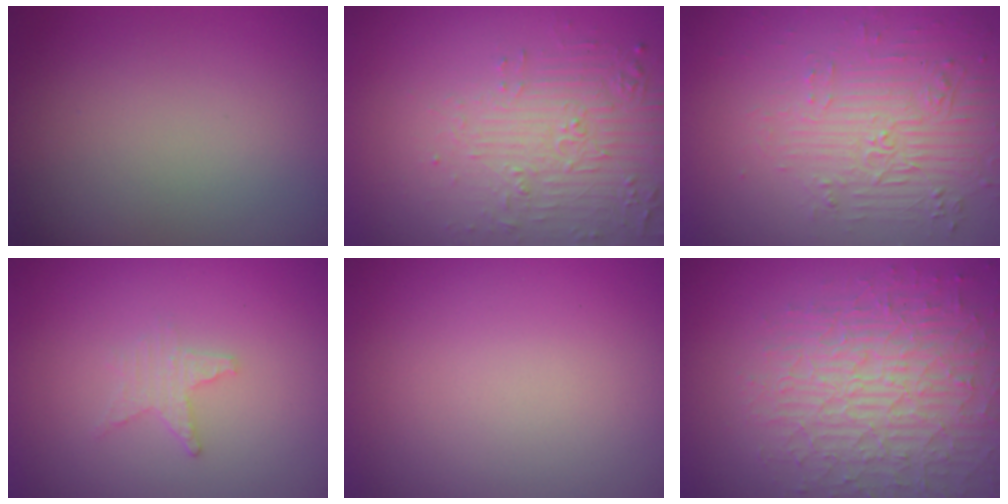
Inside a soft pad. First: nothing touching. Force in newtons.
{"total": 5.7, "press": 3.7, "slide": 4.4}
{"total": 4.6, "press": 3.2, "slide": 3.2}
{"total": 1.5, "press": 1.4, "slide": 0.3}
{"total": 0.0}
{"total": 7.7, "press": 5.6, "slide": 5.3}